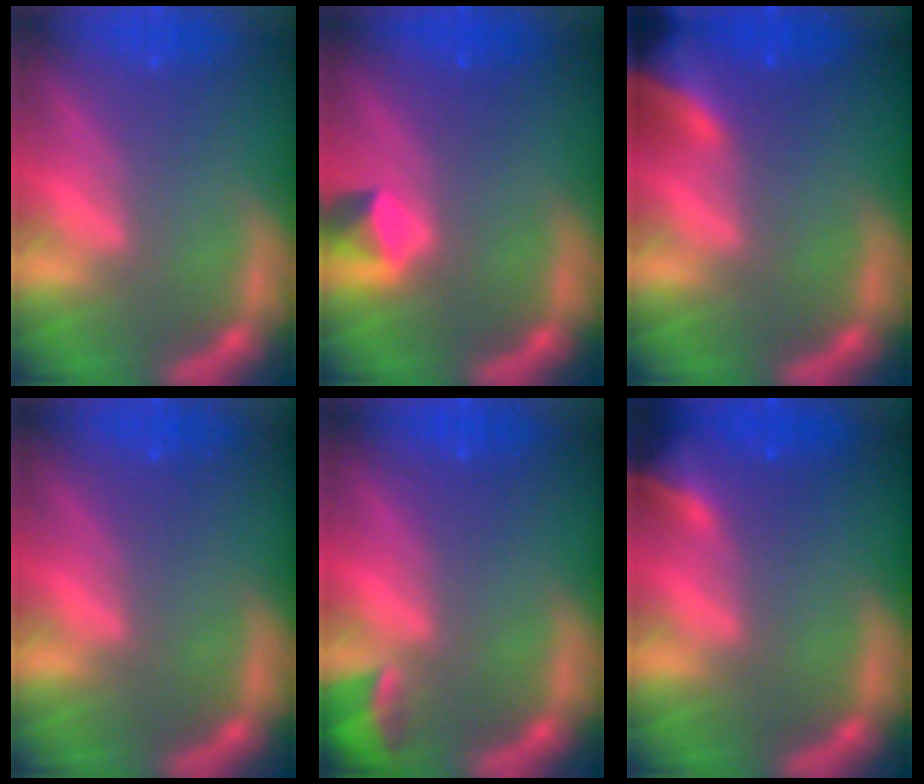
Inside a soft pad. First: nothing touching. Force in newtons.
{"total": 1.9}
{"total": 6.5}
{"total": 0.0}
{"total": 2.4}
{"total": 2.9}